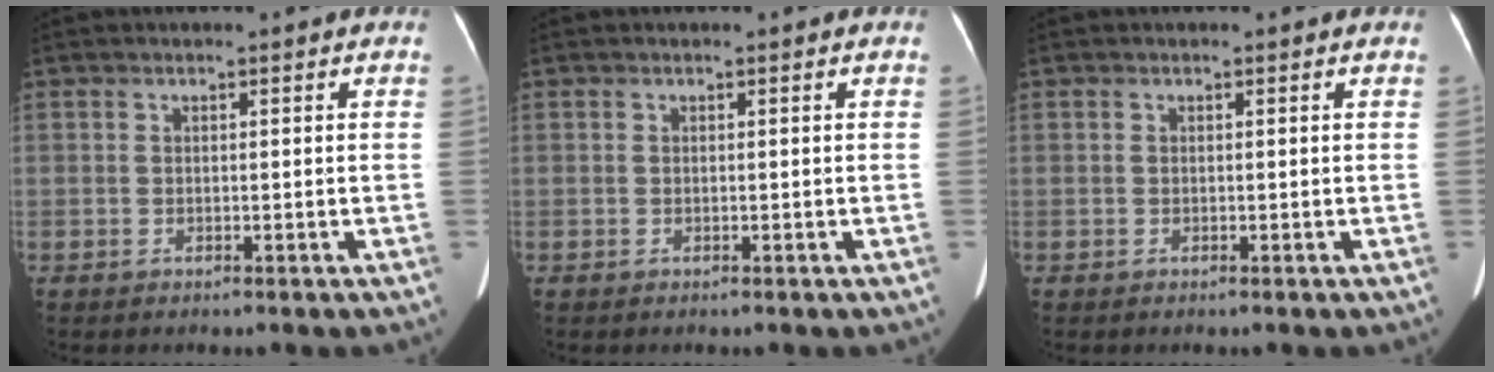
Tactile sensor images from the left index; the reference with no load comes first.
{"total": 0.0}
{"total": 0.0}